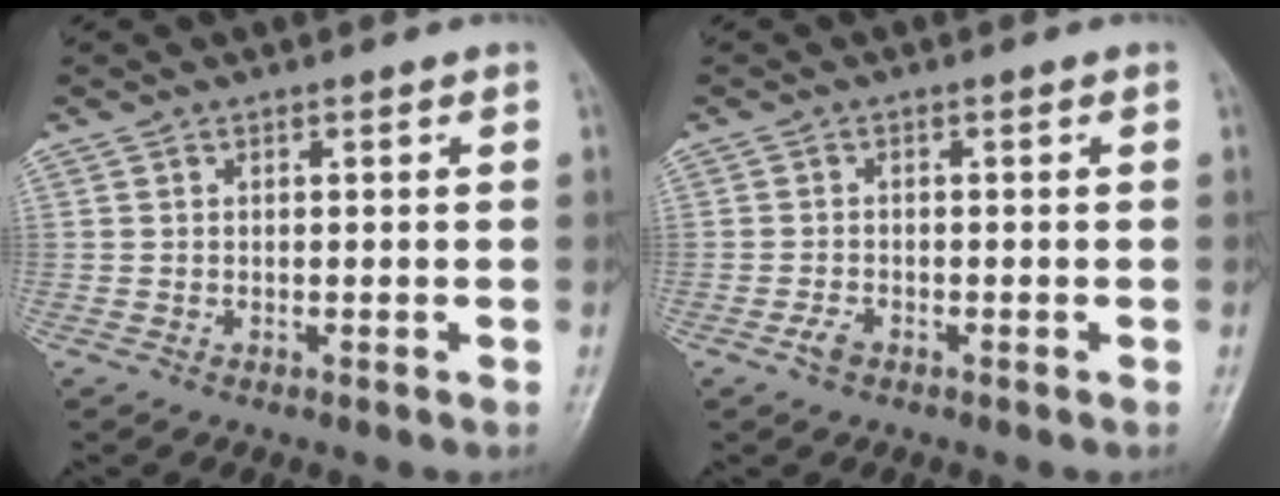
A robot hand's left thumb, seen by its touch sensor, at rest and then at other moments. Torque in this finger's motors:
{"motor_torque": [0.00, 0.05, 0.27, 0.19, 0.00]}